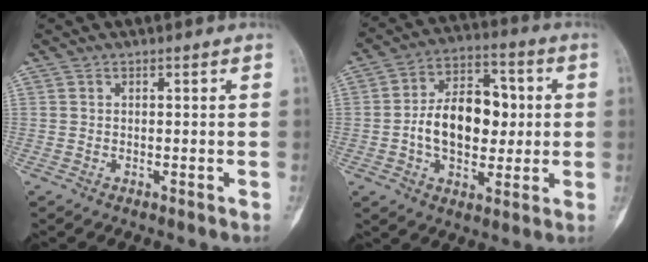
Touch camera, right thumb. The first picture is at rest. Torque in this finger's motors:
{"motor_torque": [1.96, 1.88, 0.84, -0.38, 0.17]}